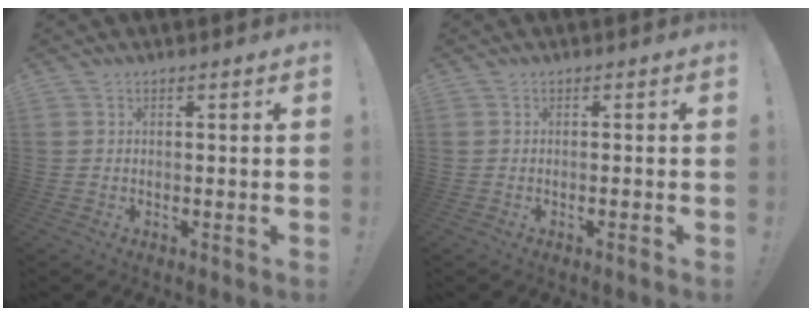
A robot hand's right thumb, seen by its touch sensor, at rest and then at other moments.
{"total": 1.4, "force": [-0.8, -0.3, 1.1], "torque": [-0.022, 0.000, -0.014]}